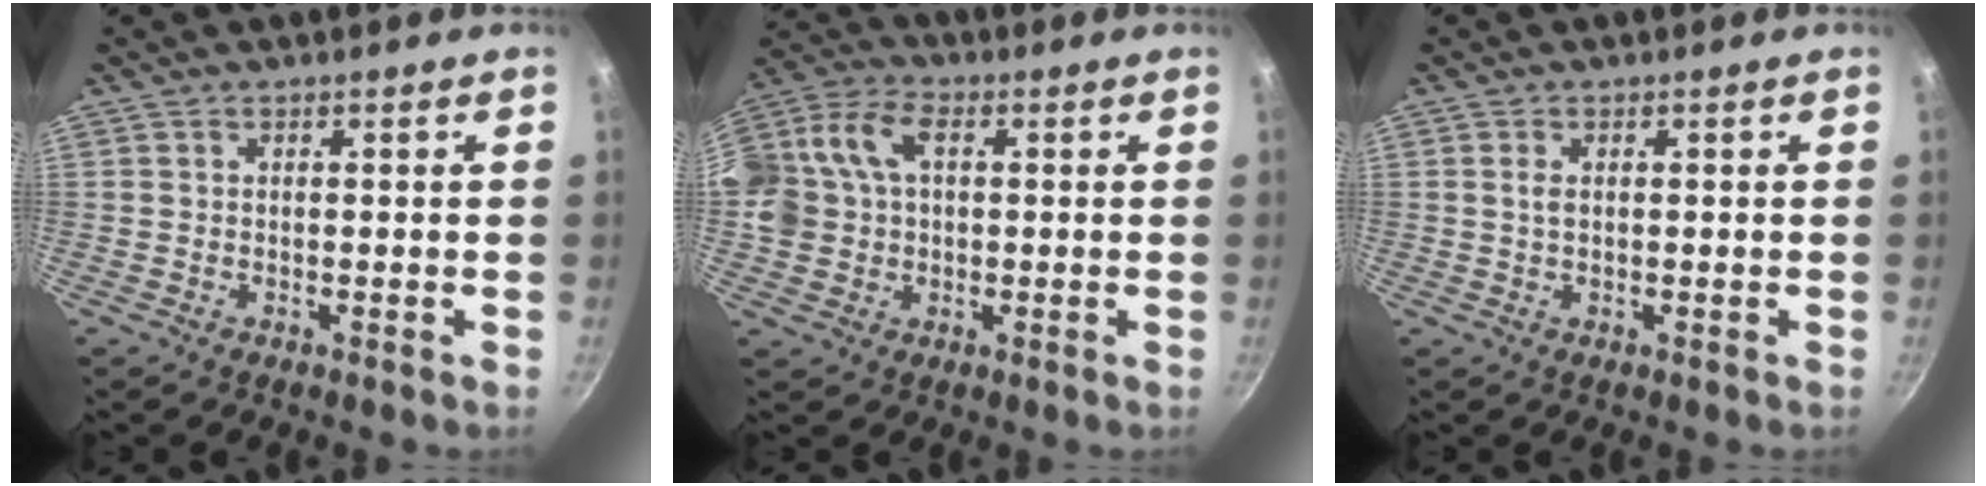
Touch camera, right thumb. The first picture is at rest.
{"total": 15.2, "force": [2.0, 11.2, 10.0], "torque": [-0.210, 0.036, 0.023]}
{"total": 1.6, "force": [0.4, 0.9, 1.3], "torque": [-0.024, 0.001, 0.006]}